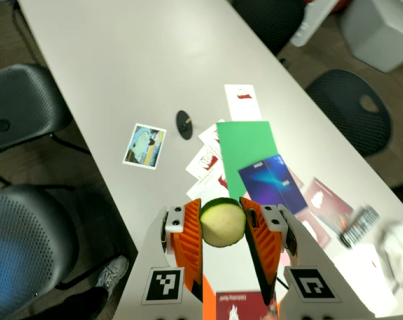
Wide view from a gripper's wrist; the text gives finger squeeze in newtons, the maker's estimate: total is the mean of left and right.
{"total": 14.0, "left": 14.3, "right": 13.7}